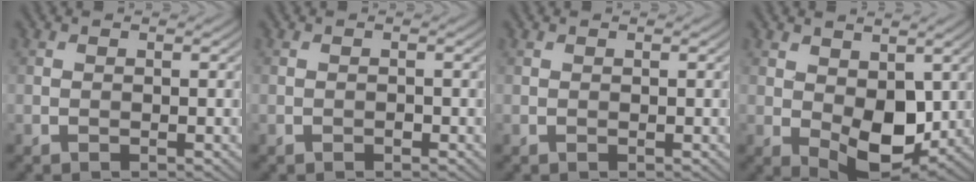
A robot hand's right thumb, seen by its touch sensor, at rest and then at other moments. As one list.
[{"total": 0.6, "force": [-0.3, 0.3, 0.3], "torque": [-0.003, 0.001, -0.006]}, {"total": 0.0}, {"total": 8.2, "force": [0.5, 5.0, 6.5], "torque": [-0.117, -0.015, 0.015]}]